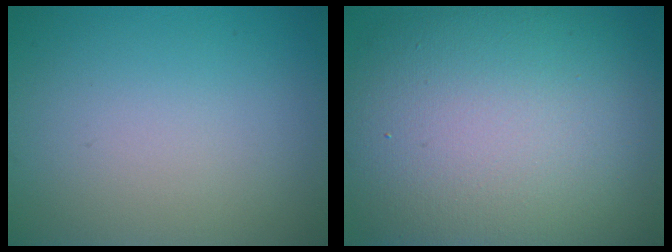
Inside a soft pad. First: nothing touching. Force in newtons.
{"total": 15.6, "press": 15.6, "slide": 1.0}